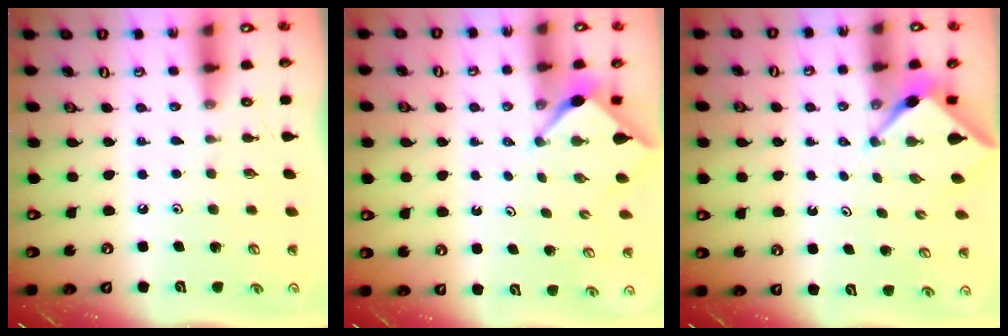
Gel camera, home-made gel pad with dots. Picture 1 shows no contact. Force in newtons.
{"total": 2.5, "press": 2.5, "slide": 0.3}
{"total": 3.1, "press": 3.1, "slide": 0.3}